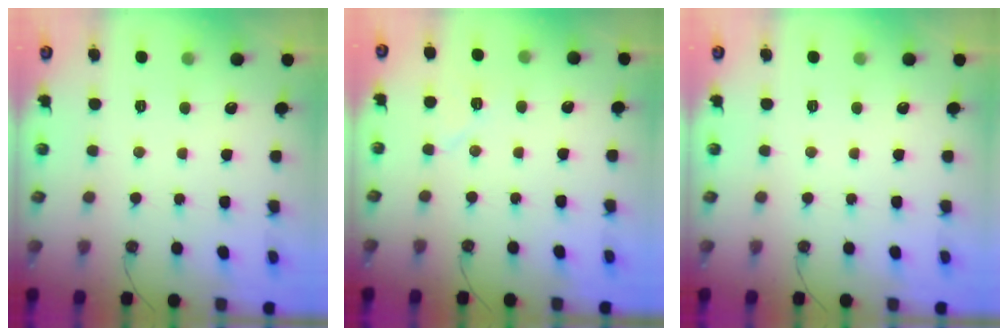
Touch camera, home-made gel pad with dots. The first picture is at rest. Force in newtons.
{"total": 6.3, "press": 6.0, "slide": 2.0}
{"total": 0.0}